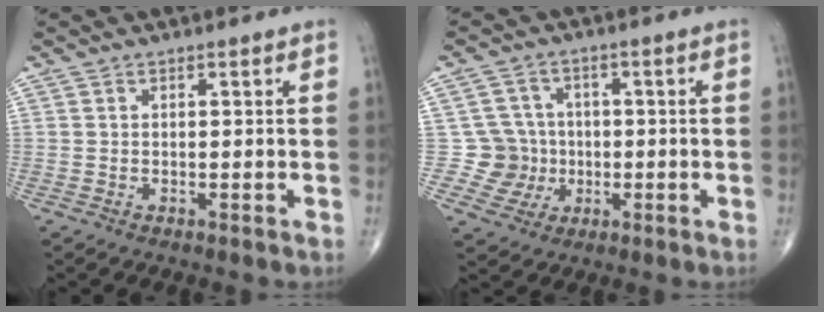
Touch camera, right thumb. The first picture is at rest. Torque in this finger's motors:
{"motor_torque": [0.26, 0.13, -0.20, -0.07, -0.02]}